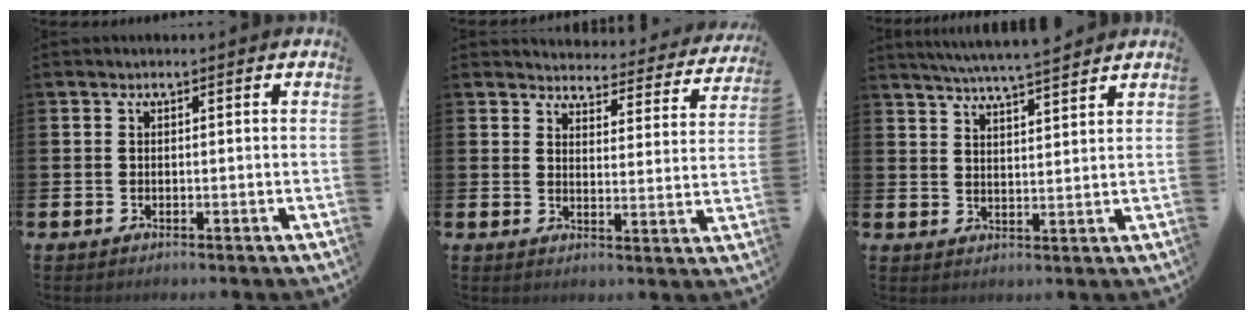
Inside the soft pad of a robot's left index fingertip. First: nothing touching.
{"total": 3.8, "force": [3.7, 0.7, 0.3], "torque": [-0.012, -0.035, 0.058]}
{"total": 5.6, "force": [5.4, -0.4, 1.2], "torque": [-0.037, -0.030, 0.096]}